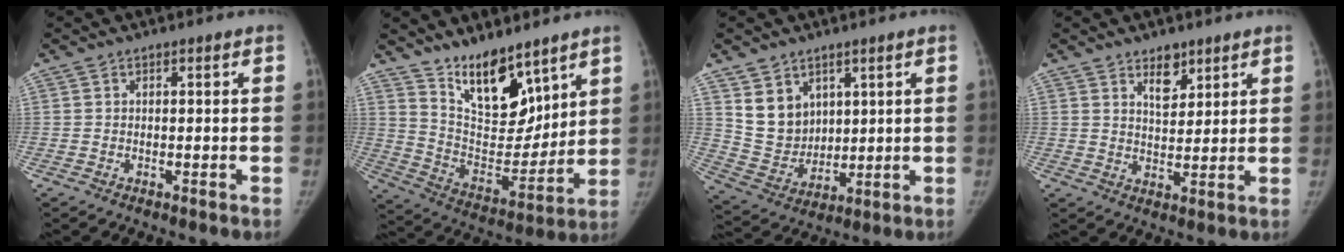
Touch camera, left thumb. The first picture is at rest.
{"total": 16.1, "force": [11.2, 7.3, 9.0], "torque": [-0.092, -0.085, 0.209]}
{"total": 9.5, "force": [4.5, 7.5, 3.7], "torque": [-0.036, -0.035, 0.105]}
{"total": 5.2, "force": [3.3, 2.8, 2.8], "torque": [-0.020, -0.024, 0.055]}